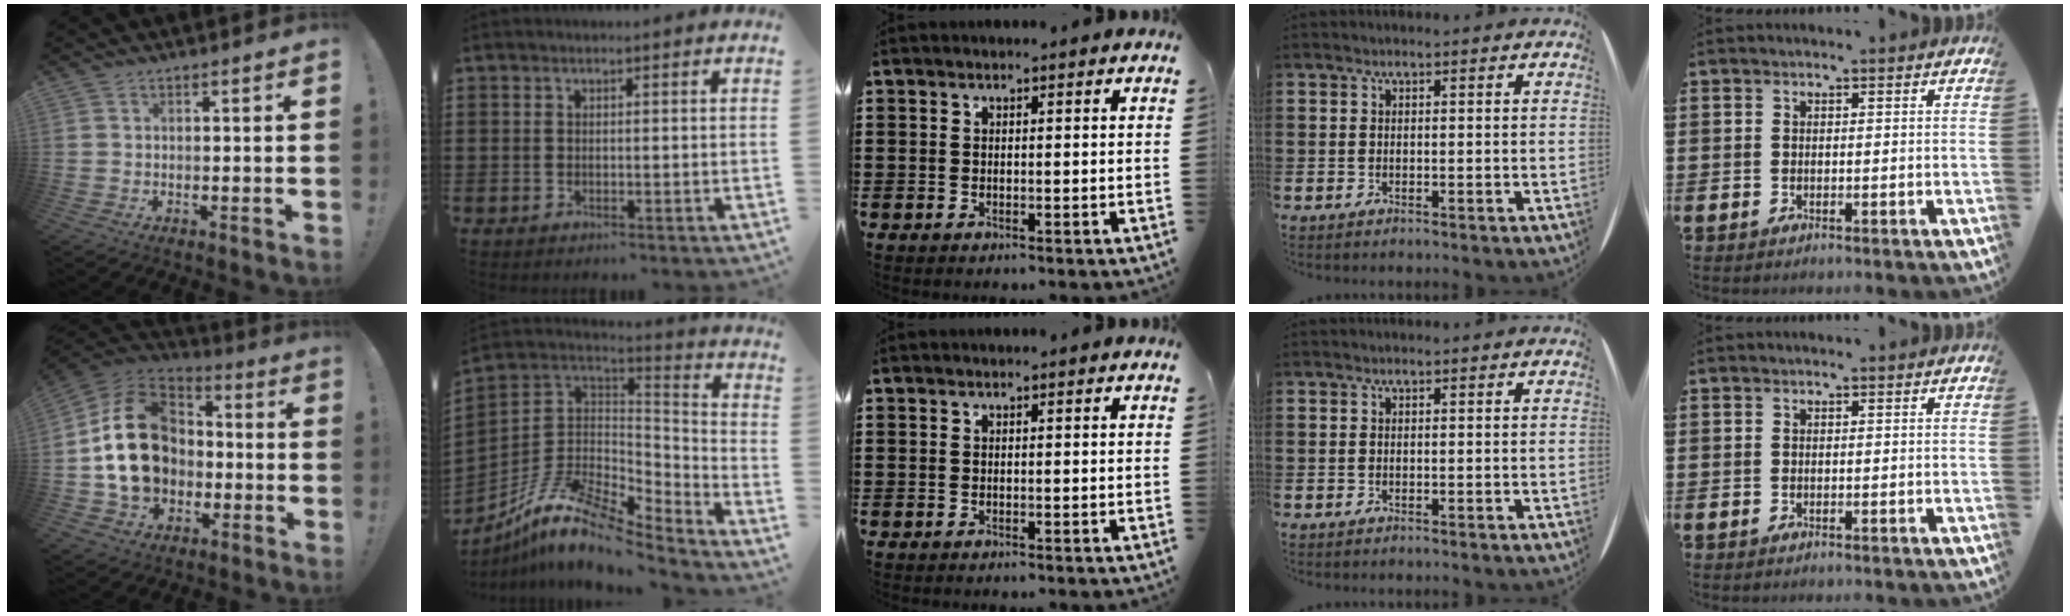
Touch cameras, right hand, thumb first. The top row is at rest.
{"thumb": {"total": 21.0, "force": [0.0, 16.7, 12.8], "torque": [-0.216, 0.027, 0.014]}, "index": {"total": 12.0, "force": [-8.9, 4.1, 6.9], "torque": [-0.155, 0.011, -0.176]}}